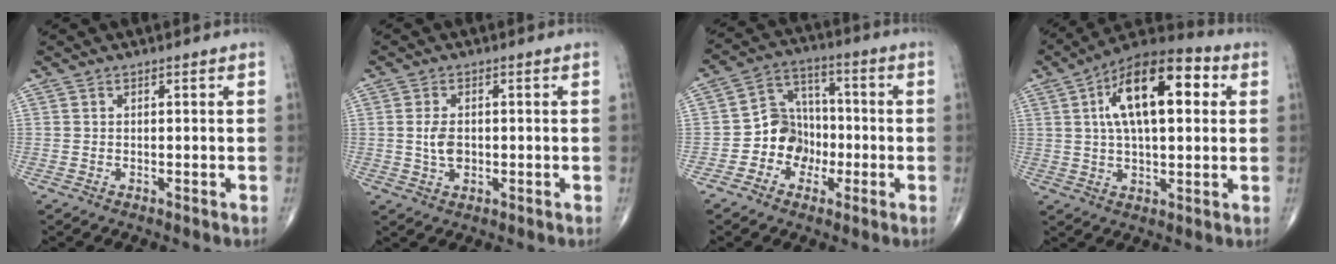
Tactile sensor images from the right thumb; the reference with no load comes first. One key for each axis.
{"total": 3.8, "fx": -0.1, "fy": 2.3, "fz": 3.0, "tx": -0.056, "ty": -0.001, "tz": 0.000}
{"total": 9.1, "fx": -2.7, "fy": 7.9, "fz": 3.7, "tx": -0.019, "ty": 0.040, "tz": -0.057}
{"total": 18.1, "fx": 4.5, "fy": 8.3, "fz": 15.4, "tx": -0.232, "ty": 0.022, "tz": 0.064}